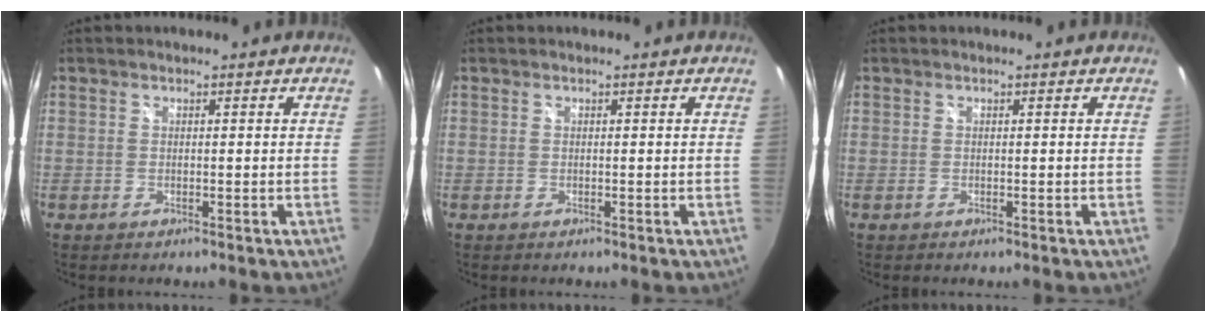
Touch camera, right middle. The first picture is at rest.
{"total": 0.0}
{"total": 0.0}